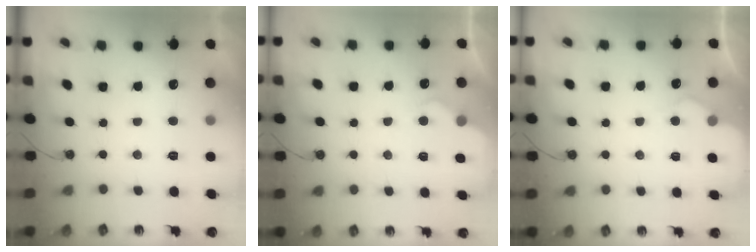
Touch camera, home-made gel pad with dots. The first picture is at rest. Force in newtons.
{"total": 4.0, "press": 3.9, "slide": 0.5}
{"total": 4.1, "press": 4.0, "slide": 0.5}